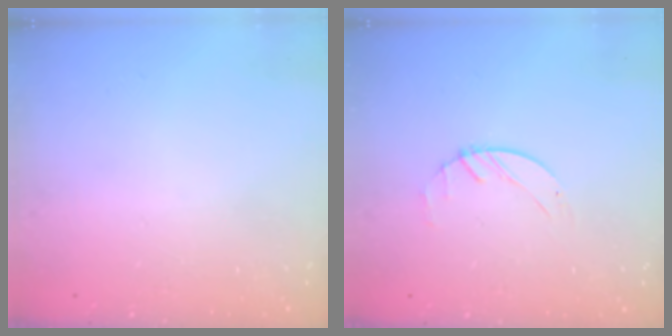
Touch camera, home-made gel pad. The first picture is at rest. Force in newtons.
{"total": 1.2, "press": 1.2, "slide": 0.2}